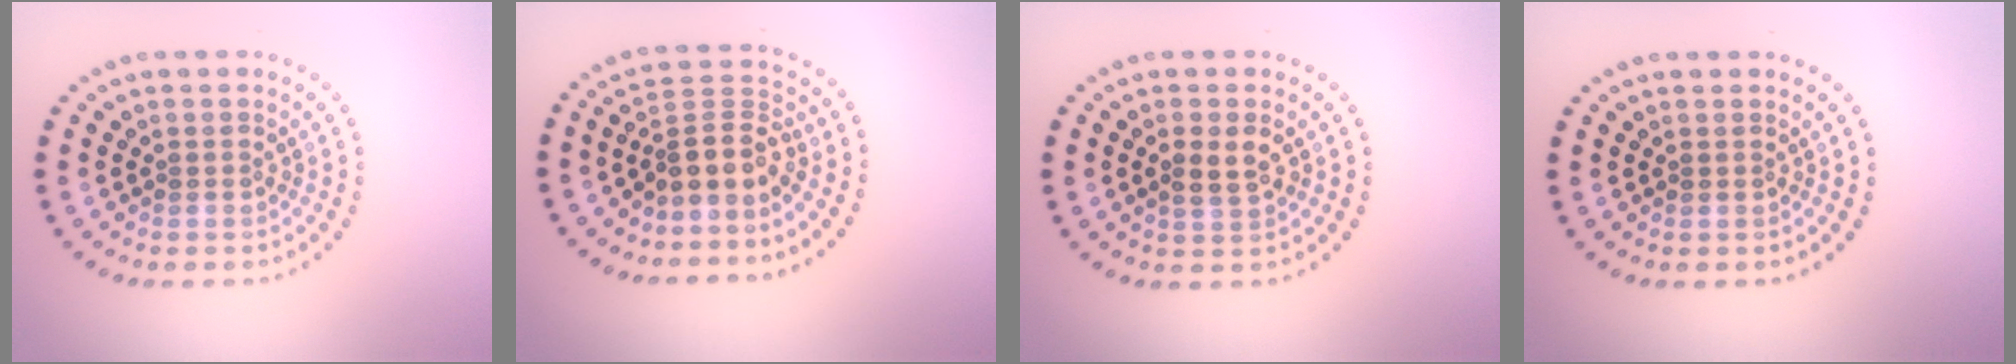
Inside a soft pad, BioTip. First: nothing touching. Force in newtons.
{"total": 3.6, "press": 2.7, "slide": 2.4}
{"total": 2.2, "press": 2.2, "slide": 0.3}
{"total": 0.0}